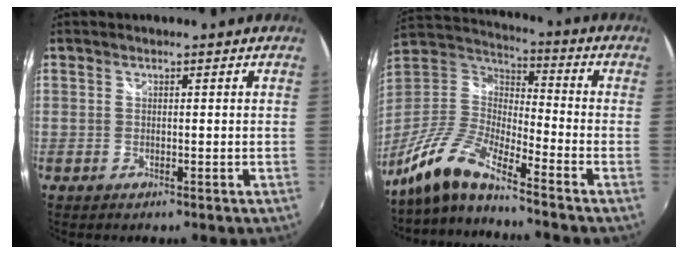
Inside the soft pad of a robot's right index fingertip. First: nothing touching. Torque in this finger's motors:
{"motor_torque": [1.13, -1.00, 0.52, 0.12]}